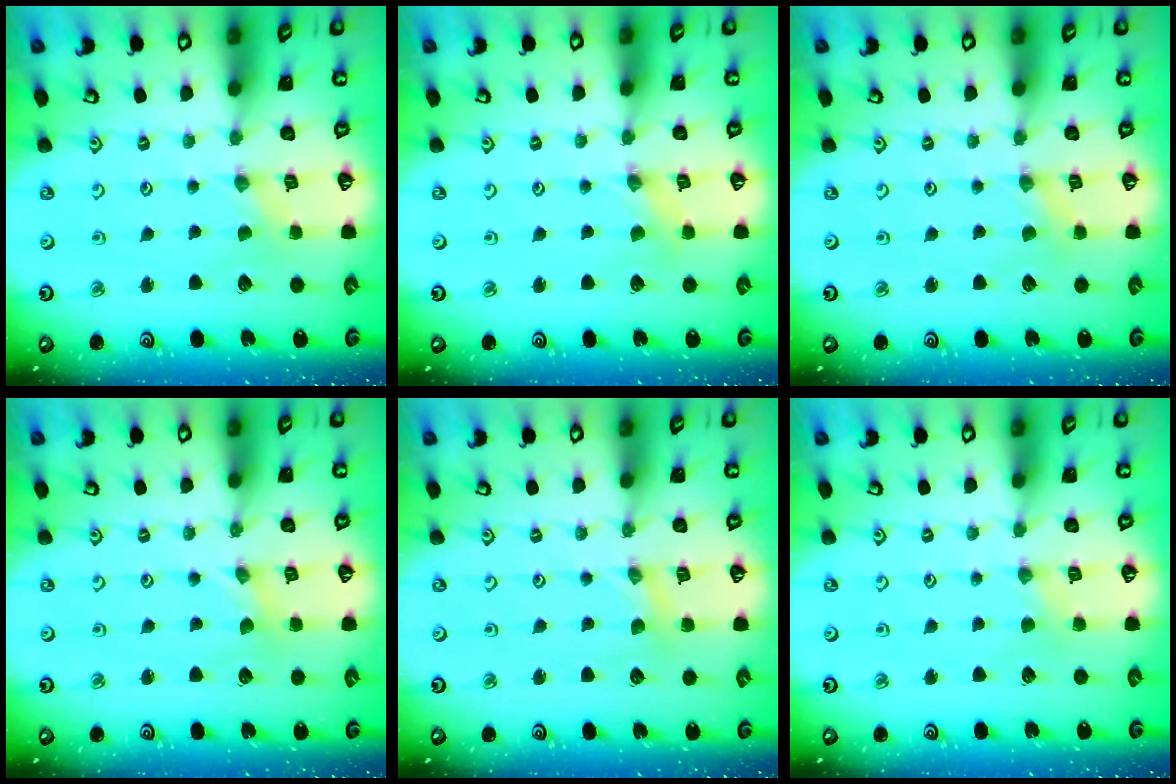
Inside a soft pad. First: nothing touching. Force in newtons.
{"total": 0.6, "press": 0.6, "slide": 0.1}
{"total": 0.5, "press": 0.5, "slide": 0.2}
{"total": 0.0}
{"total": 1.4, "press": 1.4, "slide": 0.3}
{"total": 1.1, "press": 1.0, "slide": 0.2}